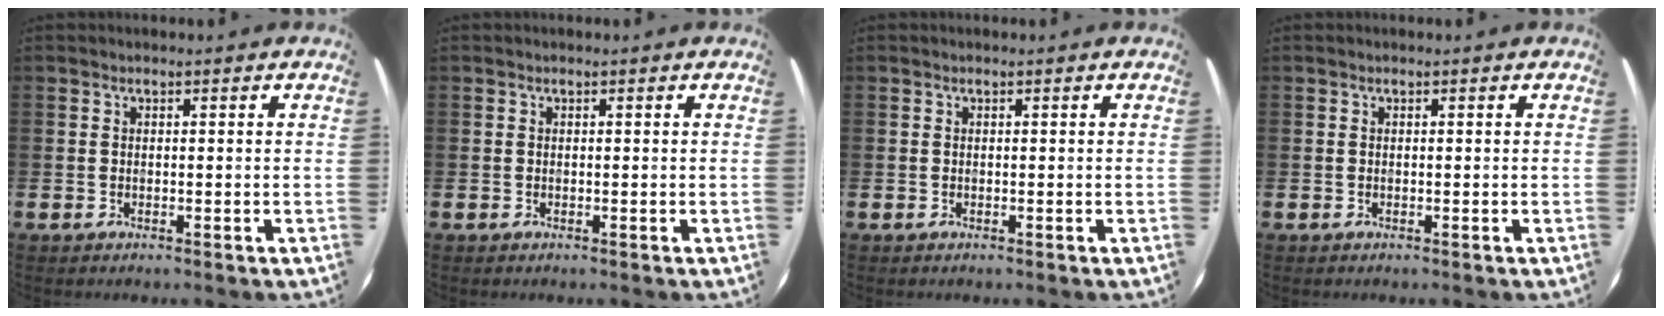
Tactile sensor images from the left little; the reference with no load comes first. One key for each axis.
{"total": 0.0}
{"total": 0.0}
{"total": 0.0}